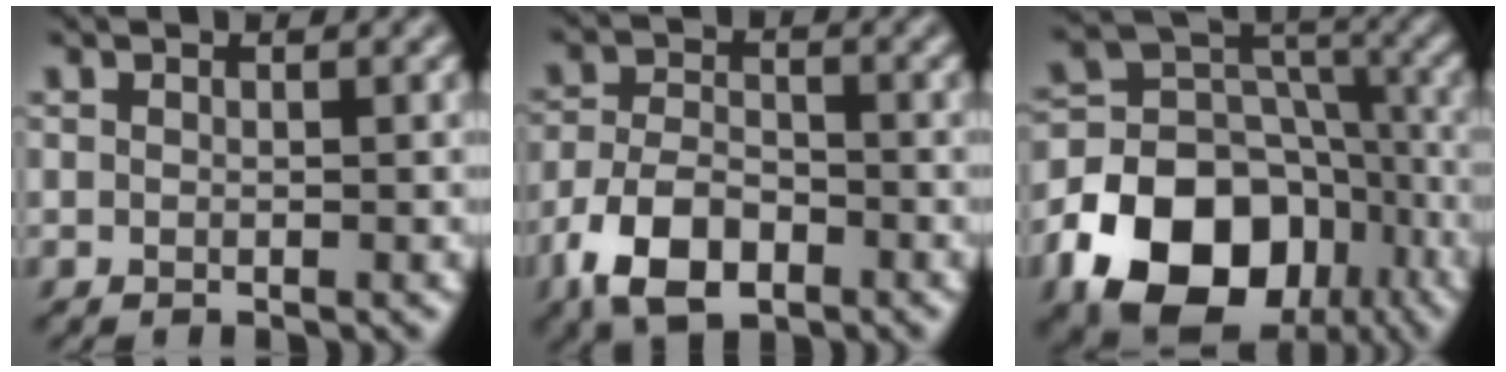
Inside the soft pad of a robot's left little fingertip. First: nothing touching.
{"total": 6.3, "force": [-3.6, 3.4, 3.9], "torque": [-0.081, -0.001, -0.074]}
{"total": 14.9, "force": [-7.1, 10.9, 7.3], "torque": [-0.154, -0.002, -0.136]}